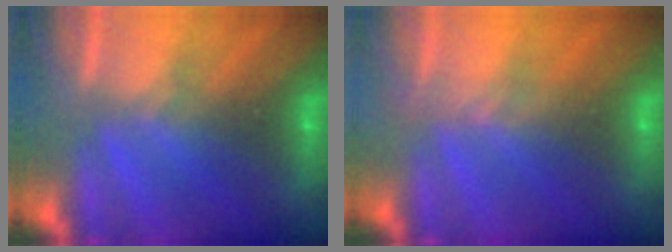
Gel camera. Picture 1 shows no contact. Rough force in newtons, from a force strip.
{"total": 3.4}